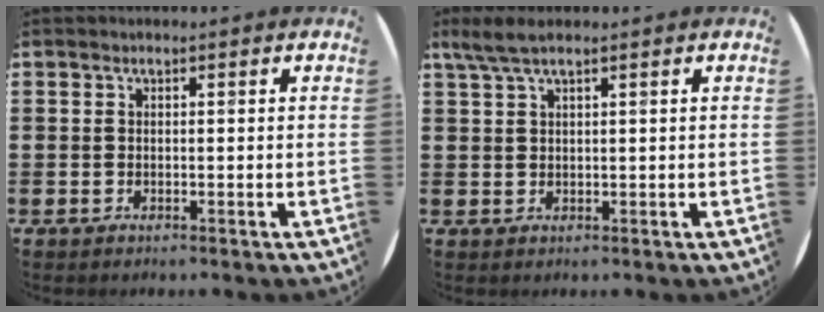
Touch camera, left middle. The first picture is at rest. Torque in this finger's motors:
{"motor_torque": [0.63, -0.53, 0.11, 0.09]}